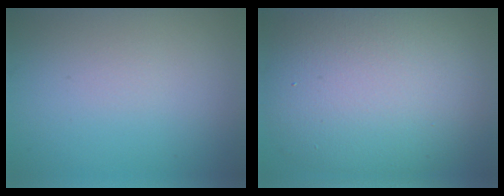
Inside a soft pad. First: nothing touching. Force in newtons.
{"total": 13.0, "press": 13.0, "slide": 0.6}